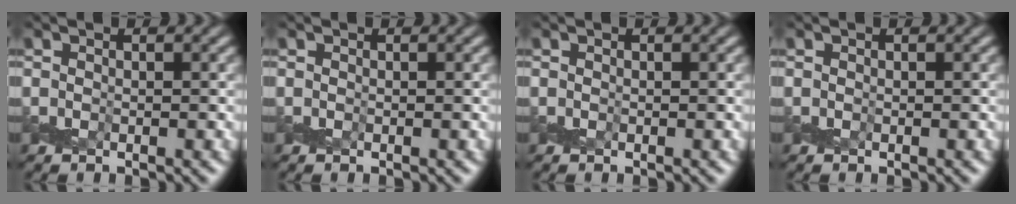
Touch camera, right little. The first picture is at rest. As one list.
[{"total": 0.0}, {"total": 0.0}, {"total": 0.0}]